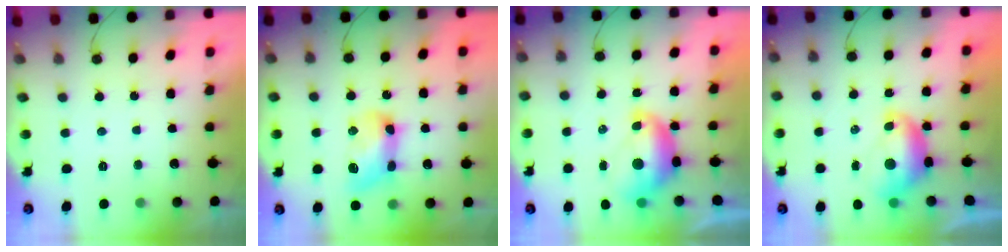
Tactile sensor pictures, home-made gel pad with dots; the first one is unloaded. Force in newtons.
{"total": 12.5, "press": 12.5, "slide": 0.4}
{"total": 9.2, "press": 9.1, "slide": 0.9}
{"total": 7.8, "press": 7.8, "slide": 0.9}